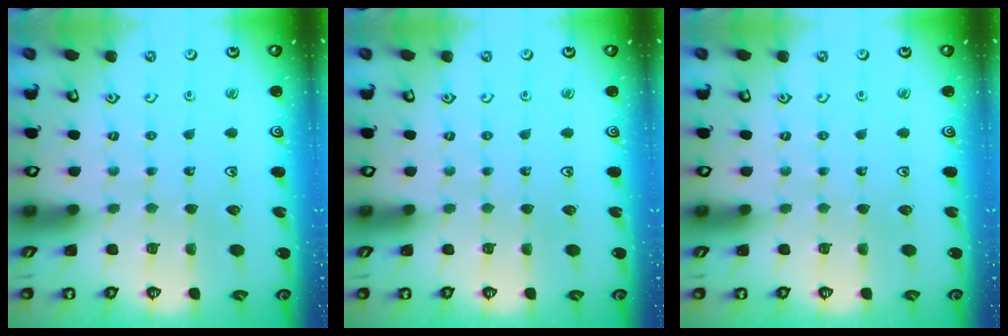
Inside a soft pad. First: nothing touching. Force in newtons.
{"total": 0.0}
{"total": 0.0}